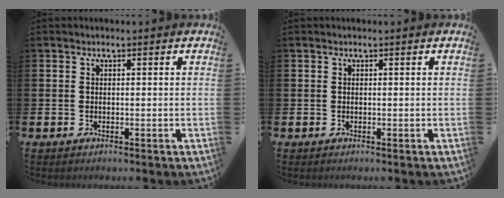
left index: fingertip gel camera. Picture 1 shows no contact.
{"total": 0.0}